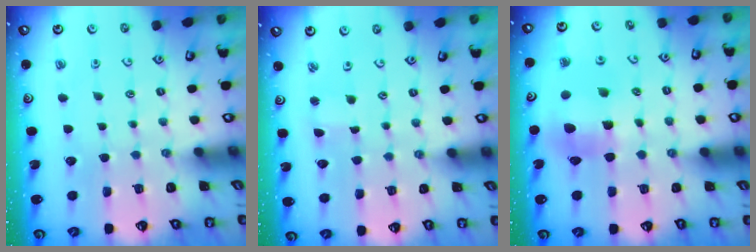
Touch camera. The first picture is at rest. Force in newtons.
{"total": 1.6, "press": 1.5, "slide": 0.4}
{"total": 8.4, "press": 8.3, "slide": 1.1}